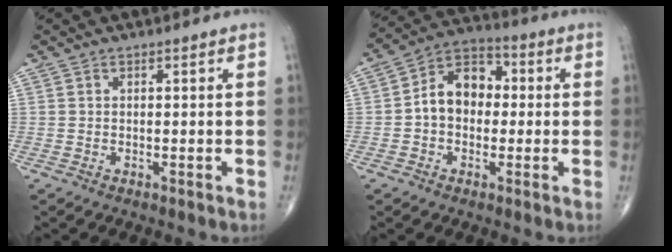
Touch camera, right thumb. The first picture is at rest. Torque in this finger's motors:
{"motor_torque": [1.48, 1.39, 0.82, -0.08, 0.08]}